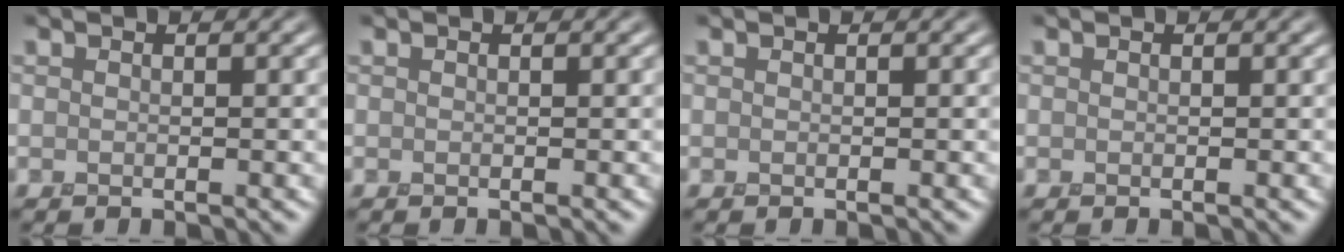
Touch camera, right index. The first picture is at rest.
{"total": 0.0}
{"total": 0.0}
{"total": 0.0}